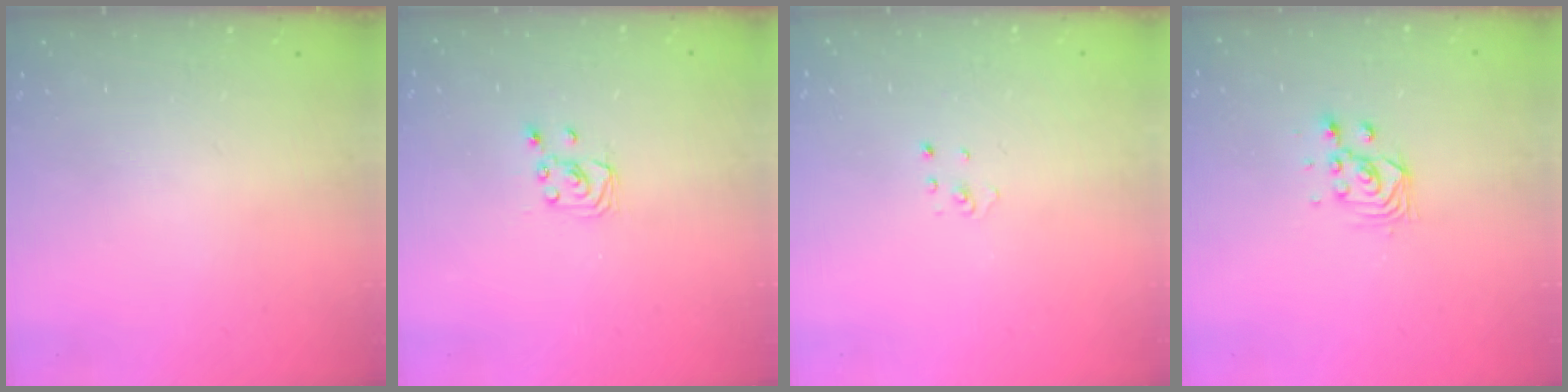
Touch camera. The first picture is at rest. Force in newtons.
{"total": 2.3, "press": 2.2, "slide": 0.3}
{"total": 1.5, "press": 1.5, "slide": 0.1}
{"total": 2.8, "press": 2.8, "slide": 0.2}